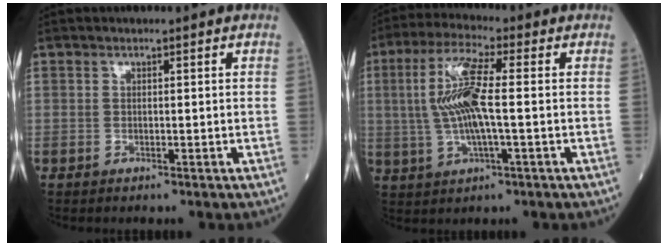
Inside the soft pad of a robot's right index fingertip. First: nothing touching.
{"total": 9.9, "force": [0.4, 1.4, 9.8], "torque": [-0.210, 0.009, 0.005]}